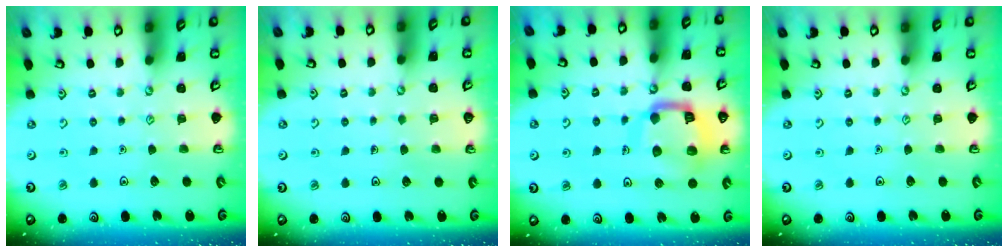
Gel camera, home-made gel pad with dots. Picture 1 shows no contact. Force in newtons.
{"total": 0.8, "press": 0.8, "slide": 0.3}
{"total": 15.2, "press": 15.2, "slide": 1.5}
{"total": 0.0}